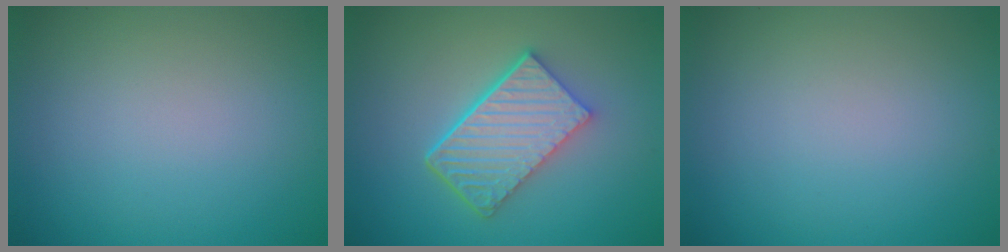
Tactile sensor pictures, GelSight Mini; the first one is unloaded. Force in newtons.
{"total": 6.0, "press": 4.4, "slide": 4.1}
{"total": 0.0}